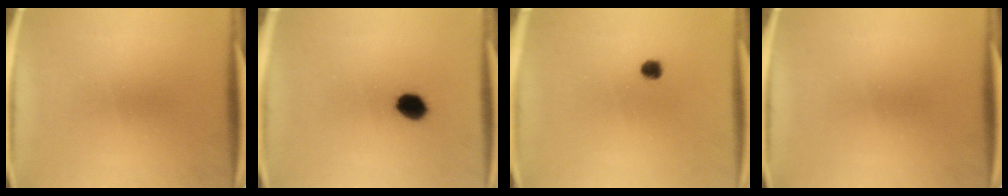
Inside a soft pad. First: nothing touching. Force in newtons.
{"total": 3.8}
{"total": 2.0}
{"total": 0.0}